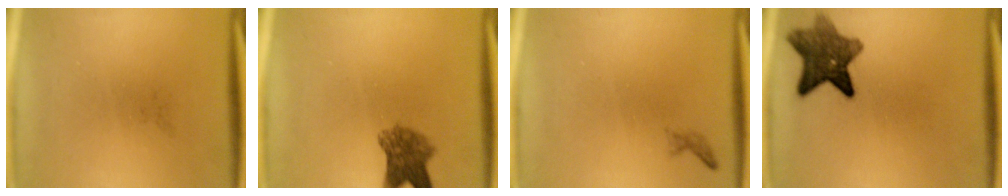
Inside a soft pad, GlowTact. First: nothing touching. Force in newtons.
{"total": 5.4}
{"total": 0.6}
{"total": 8.6}